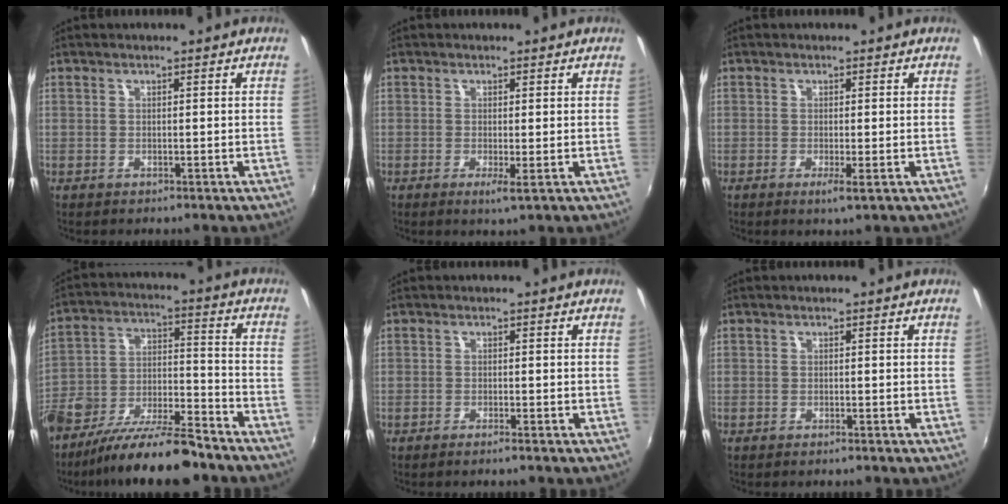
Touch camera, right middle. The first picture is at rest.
{"total": 1.8, "force": [-0.3, -0.2, 1.7], "torque": [-0.034, -0.006, -0.005]}
{"total": 1.7, "force": [-0.5, -0.2, 1.6], "torque": [-0.033, -0.006, -0.009]}
{"total": 16.5, "force": [-11.2, 5.2, 10.9], "torque": [-0.221, -0.023, -0.193]}
{"total": 1.5, "force": [-1.2, -0.2, 0.9], "torque": [-0.023, -0.002, -0.026]}
{"total": 0.7, "force": [-0.6, 0.0, 0.3], "torque": [-0.005, -0.002, -0.013]}